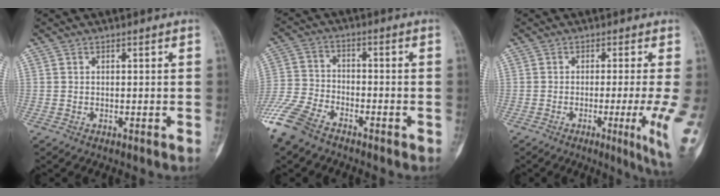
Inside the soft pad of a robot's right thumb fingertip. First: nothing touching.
{"total": 11.4, "force": [-8.3, 5.3, 5.8], "torque": [-0.129, 0.011, -0.169]}
{"total": 8.0, "force": [-1.9, -0.3, 7.8], "torque": [-0.100, -0.017, -0.032]}